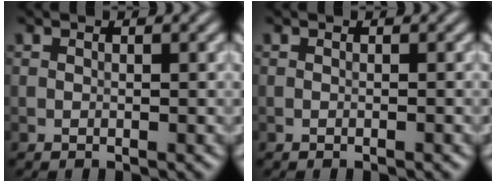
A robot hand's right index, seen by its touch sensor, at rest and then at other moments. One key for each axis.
{"total": 0.0}